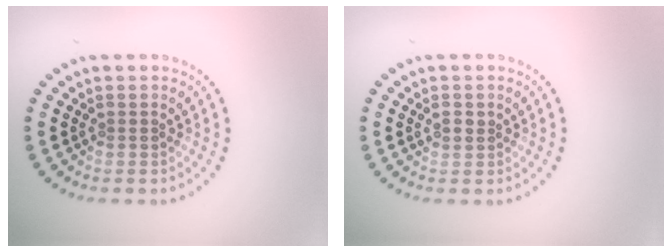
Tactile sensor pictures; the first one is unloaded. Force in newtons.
{"total": 0.6, "press": 0.6, "slide": 0.1}